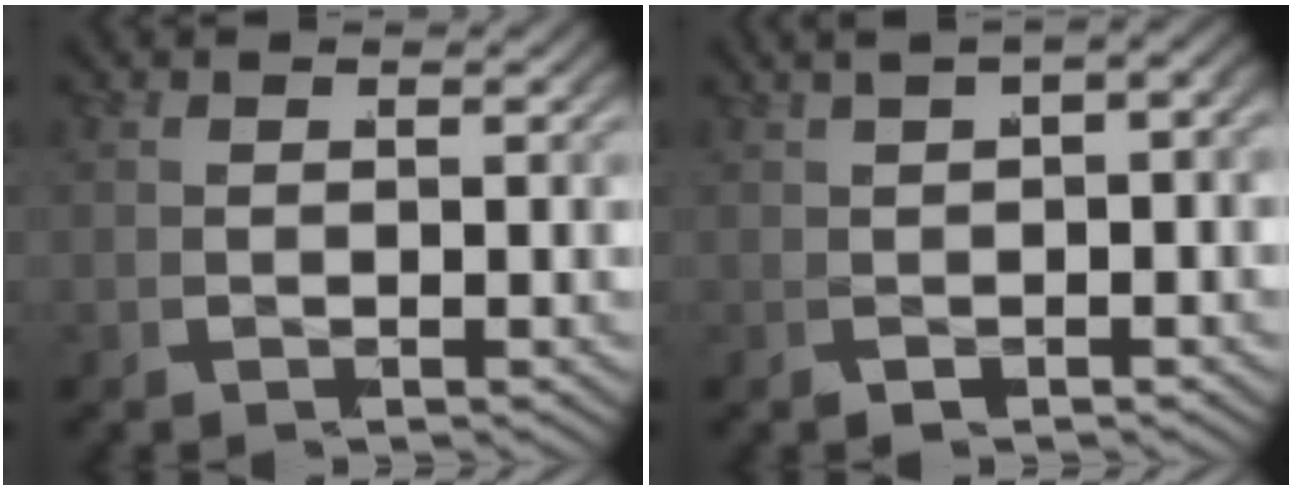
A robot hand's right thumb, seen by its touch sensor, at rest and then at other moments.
{"total": 6.0, "force": [0.7, 3.3, 4.9], "torque": [-0.074, 0.008, 0.005]}